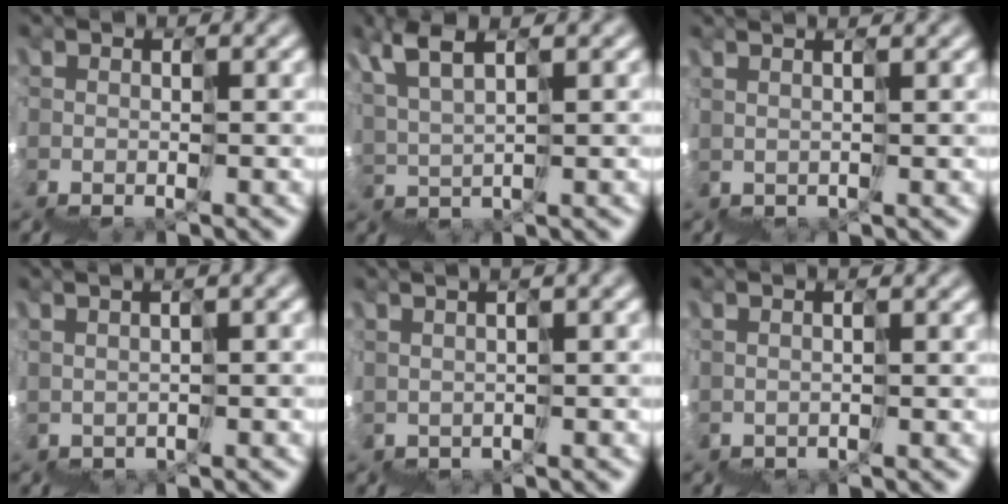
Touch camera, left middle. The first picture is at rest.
{"total": 4.5, "force": [4.0, -2.0, -1.0], "torque": [-0.004, 0.044, 0.062]}
{"total": 3.3, "force": [2.9, -1.5, -0.8], "torque": [0.045, 0.036, 0.039]}
{"total": 2.7, "force": [2.0, -0.2, 1.8], "torque": [-0.010, 0.040, 0.044]}
{"total": 3.3, "force": [2.5, -0.2, 2.1], "torque": [-0.015, 0.047, 0.052]}
{"total": 2.4, "force": [1.2, -1.6, -1.4], "torque": [0.030, 0.018, 0.015]}